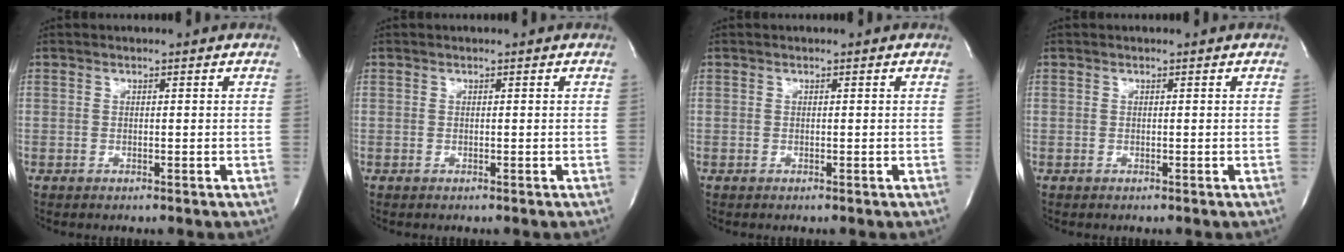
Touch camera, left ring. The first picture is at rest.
{"total": 0.0}
{"total": 0.0}
{"total": 0.0}